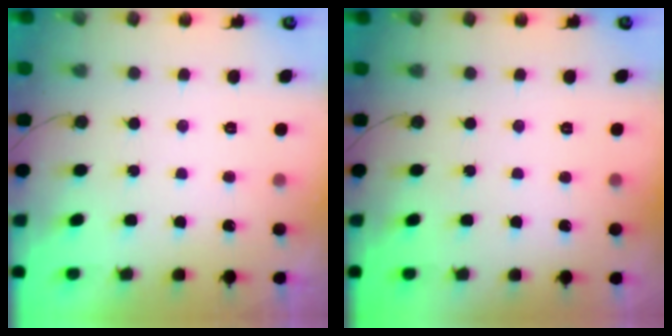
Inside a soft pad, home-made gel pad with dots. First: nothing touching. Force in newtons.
{"total": 0.0}